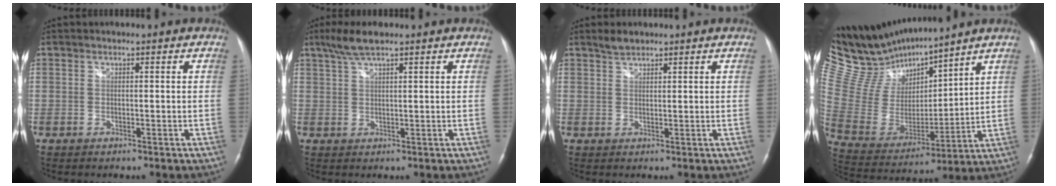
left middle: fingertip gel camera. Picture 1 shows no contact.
{"total": 4.6, "force": [3.4, 0.5, 3.1], "torque": [-0.071, 0.011, 0.068]}
{"total": 2.1, "force": [1.9, 0.6, 0.7], "torque": [-0.018, 0.003, 0.038]}
{"total": 18.1, "force": [16.7, 3.3, 6.1], "torque": [-0.132, 0.001, 0.322]}